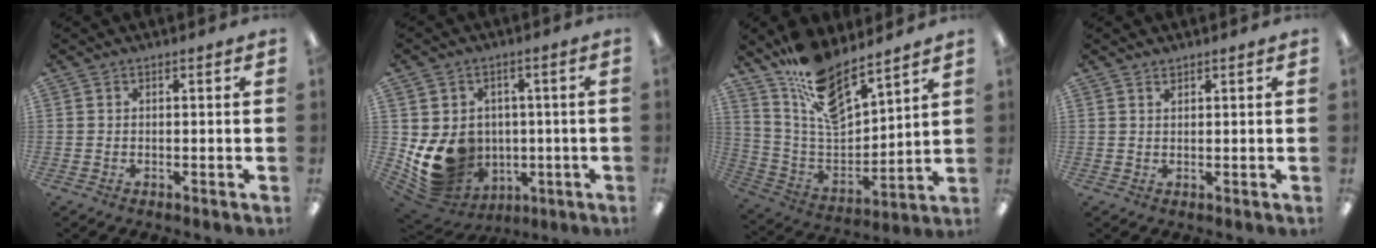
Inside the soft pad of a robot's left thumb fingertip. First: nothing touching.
{"total": 12.4, "force": [-1.2, 11.2, 5.3], "torque": [-0.112, -0.010, -0.006]}
{"total": 15.0, "force": [12.3, 5.1, 6.9], "torque": [-0.136, -0.084, 0.222]}
{"total": 0.9, "force": [0.9, 0.2, 0.2], "torque": [-0.004, -0.001, 0.017]}